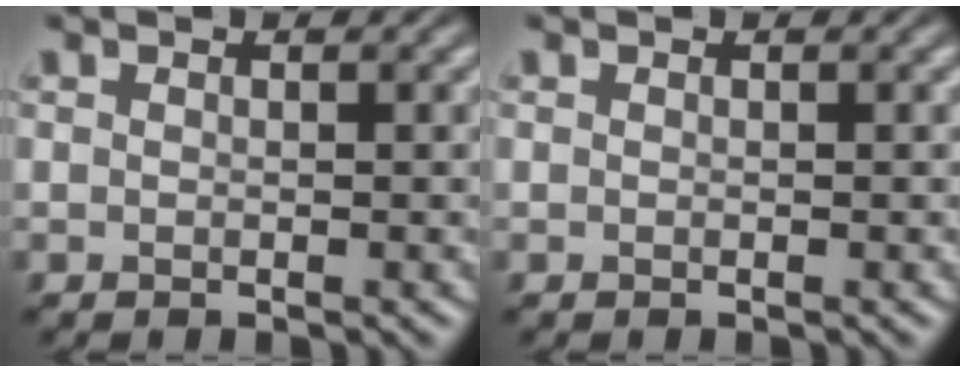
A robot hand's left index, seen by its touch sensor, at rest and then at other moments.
{"total": 0.0}